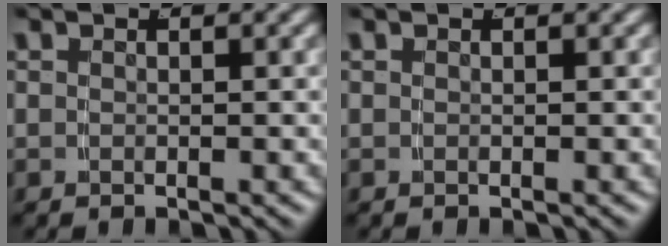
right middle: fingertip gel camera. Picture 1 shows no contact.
{"total": 0.0}